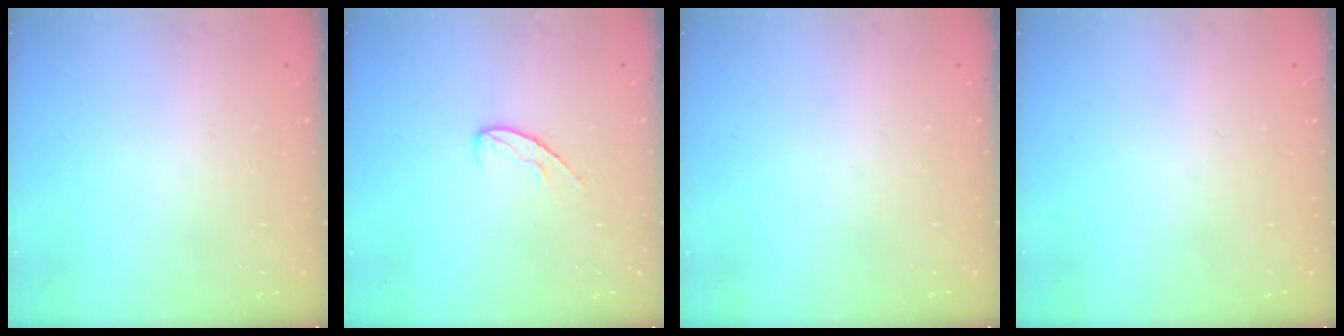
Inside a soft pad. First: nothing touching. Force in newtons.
{"total": 7.2, "press": 7.2, "slide": 0.6}
{"total": 0.0}
{"total": 0.0}